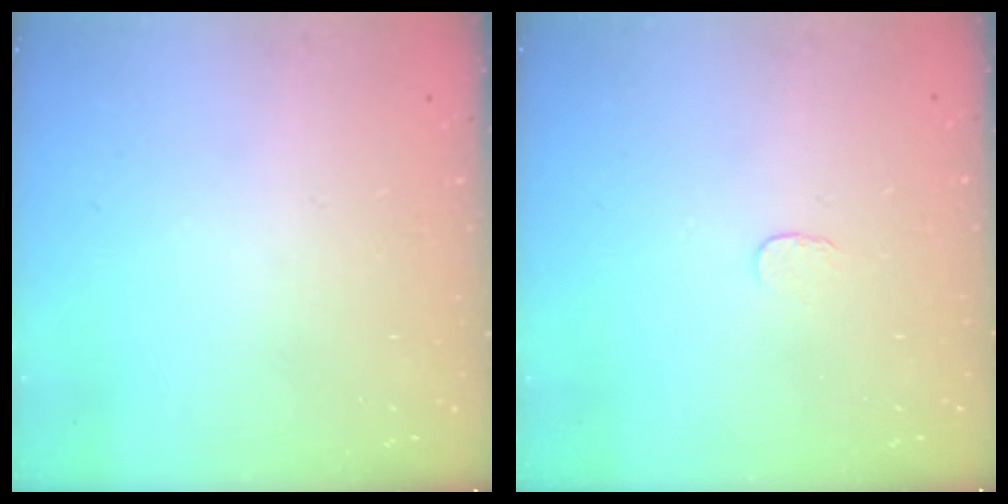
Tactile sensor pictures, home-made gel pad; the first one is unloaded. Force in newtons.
{"total": 2.6, "press": 2.6, "slide": 0.2}